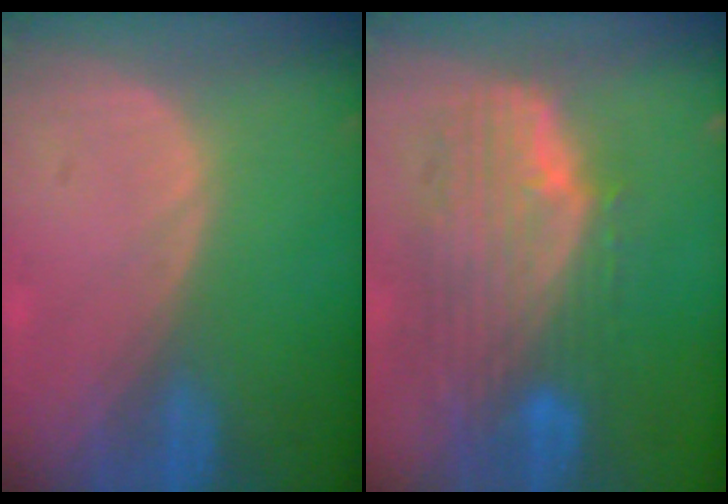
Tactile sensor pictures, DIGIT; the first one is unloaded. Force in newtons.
{"total": 10.8, "press": 9.3, "slide": 5.5}